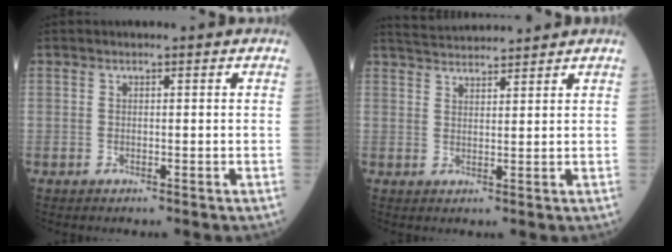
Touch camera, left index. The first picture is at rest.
{"total": 6.4, "force": [6.3, -0.2, 1.3], "torque": [-0.030, 0.030, 0.107]}